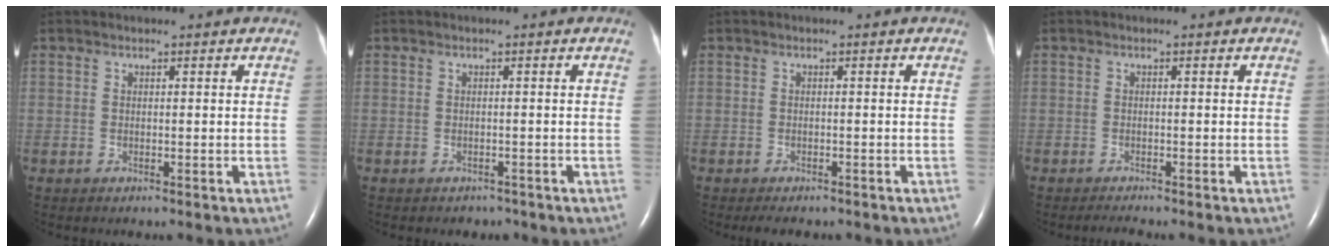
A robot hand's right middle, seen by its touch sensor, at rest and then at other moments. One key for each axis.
{"total": 1.7, "fx": -1.3, "fy": 1.0, "fz": -0.1, "tx": -0.004, "ty": 0.002, "tz": -0.019}
{"total": 3.1, "fx": -2.6, "fy": 1.1, "fz": 1.4, "tx": -0.019, "ty": -0.006, "tz": -0.028}
{"total": 1.2, "fx": -1.1, "fy": -0.3, "fz": 0.3, "tx": -0.015, "ty": -0.006, "tz": -0.018}